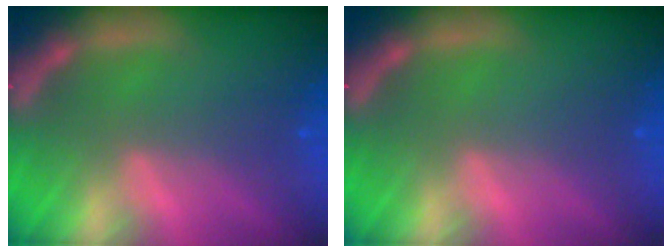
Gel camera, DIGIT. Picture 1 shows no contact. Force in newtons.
{"total": 0.0}